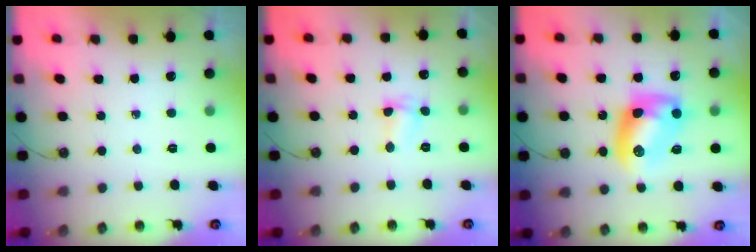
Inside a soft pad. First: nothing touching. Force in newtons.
{"total": 2.5, "press": 2.5, "slide": 0.5}
{"total": 11.9, "press": 11.9, "slide": 0.4}